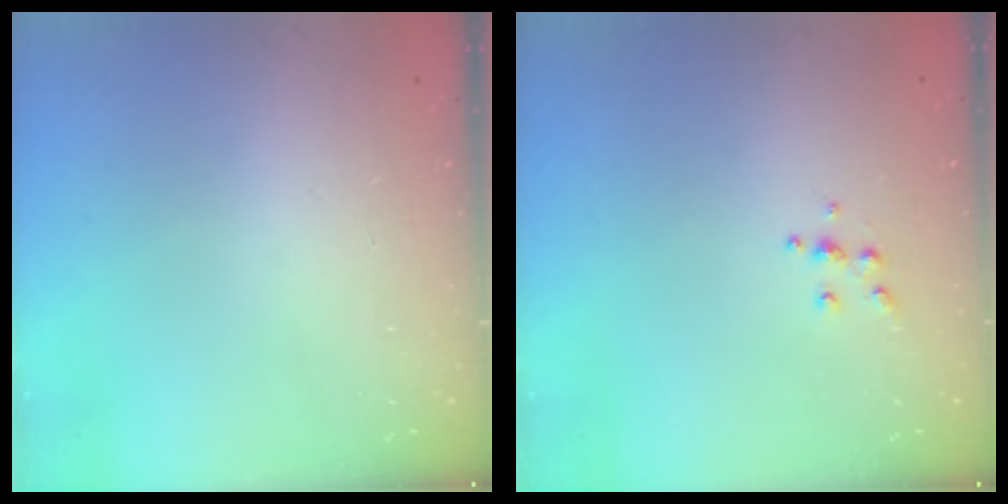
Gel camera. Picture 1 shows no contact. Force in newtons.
{"total": 5.3, "press": 5.2, "slide": 0.5}